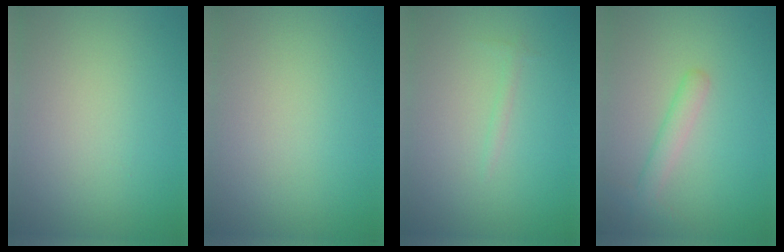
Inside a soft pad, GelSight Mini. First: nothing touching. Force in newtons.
{"total": 0.0}
{"total": 0.6, "press": 0.6, "slide": 0.0}
{"total": 2.0, "press": 2.0, "slide": 0.1}